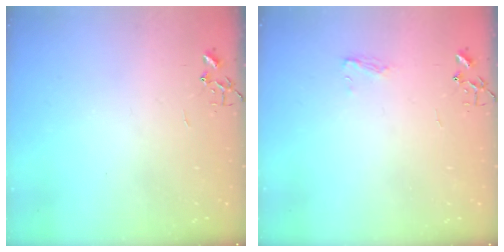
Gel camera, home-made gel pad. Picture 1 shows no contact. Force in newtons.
{"total": 5.2, "press": 5.2, "slide": 0.6}